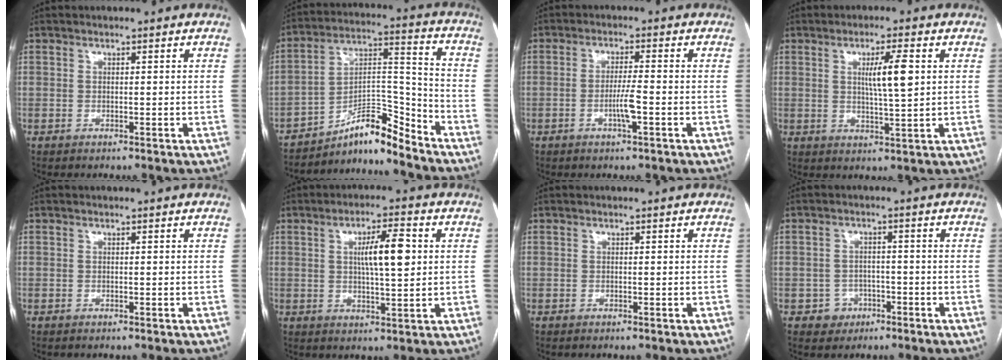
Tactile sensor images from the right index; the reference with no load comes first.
{"total": 9.7, "force": [-8.9, 0.9, 3.6], "torque": [-0.059, 0.042, -0.153]}
{"total": 3.9, "force": [-1.3, 0.0, 3.7], "torque": [-0.071, -0.004, -0.026]}
{"total": 6.1, "force": [1.4, 0.3, 5.9], "torque": [-0.100, -0.002, 0.025]}
{"total": 0.0}
{"total": 7.6, "force": [1.5, 1.4, 7.3], "torque": [-0.122, 0.010, 0.027]}
{"total": 0.0}
{"total": 3.6, "force": [-1.6, 3.2, 0.2], "torque": [0.008, 0.015, -0.020]}